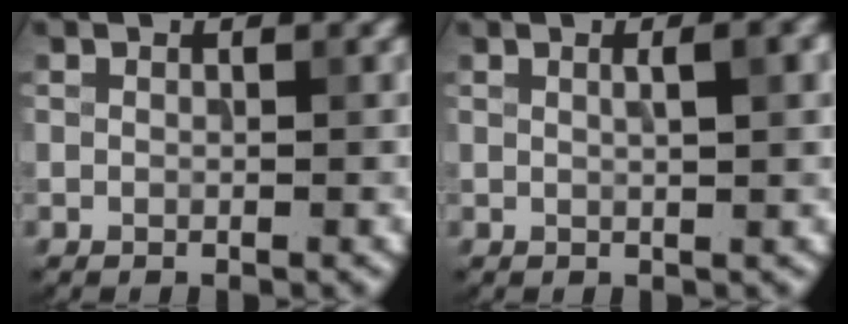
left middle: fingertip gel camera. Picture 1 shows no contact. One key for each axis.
{"total": 3.1, "fx": 0.8, "fy": 1.0, "fz": 2.8, "tx": -0.021, "ty": 0.009, "tz": 0.005}